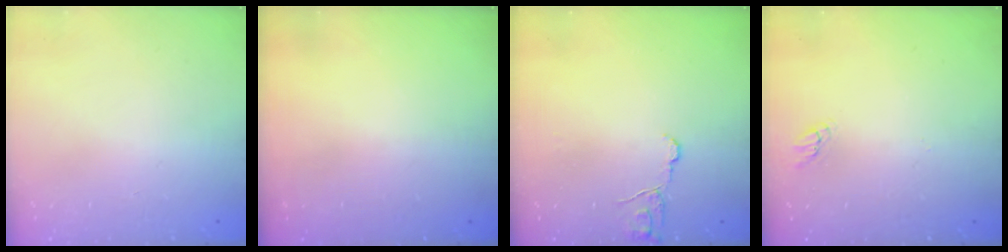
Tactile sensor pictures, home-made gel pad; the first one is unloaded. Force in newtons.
{"total": 0.0}
{"total": 5.9, "press": 5.9, "slide": 0.5}
{"total": 2.2, "press": 2.2, "slide": 0.2}